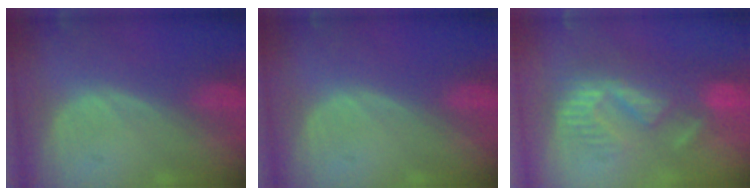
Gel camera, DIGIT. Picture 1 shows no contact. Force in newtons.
{"total": 0.0}
{"total": 9.0, "press": 8.3, "slide": 3.5}